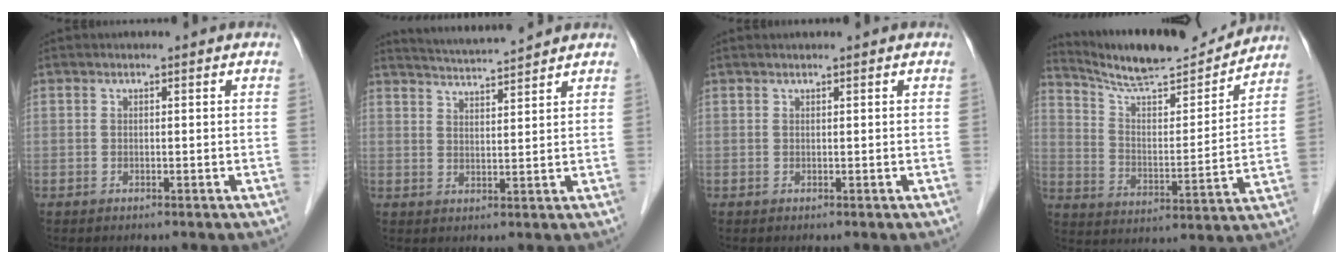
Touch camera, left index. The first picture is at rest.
{"total": 4.8, "force": [4.5, -1.3, 1.1], "torque": [-0.030, 0.007, 0.077]}
{"total": 1.6, "force": [-1.5, -0.5, -0.3], "torque": [0.005, 0.002, -0.021]}
{"total": 14.7, "force": [14.0, 0.8, 4.4], "torque": [-0.079, -0.018, 0.222]}